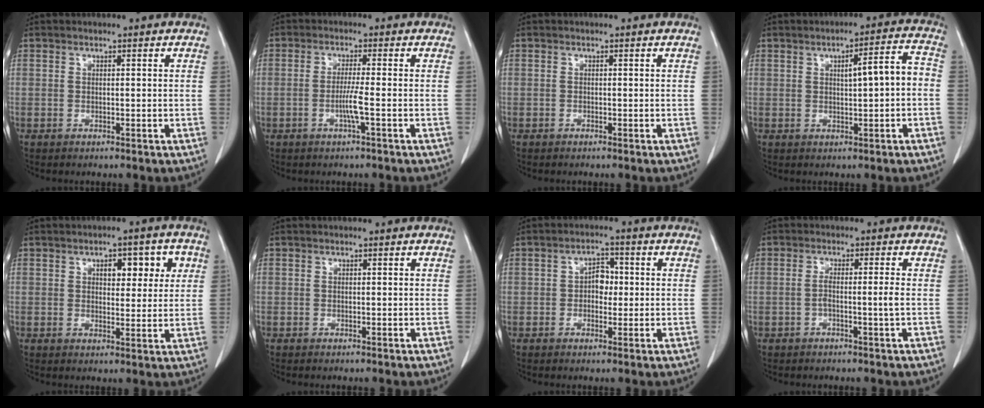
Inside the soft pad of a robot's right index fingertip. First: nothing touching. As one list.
[{"total": 3.0, "force": [-0.9, -0.6, 2.8], "torque": [-0.054, -0.003, -0.017]}, {"total": 0.0}, {"total": 5.9, "force": [0.0, 0.8, 5.9], "torque": [-0.085, 0.018, 0.002]}, {"total": 6.4, "force": [2.4, 2.9, 5.1], "torque": [-0.058, 0.011, 0.034]}, {"total": 0.0}, {"total": 3.4, "force": [0.0, 2.2, 2.5], "torque": [-0.036, 0.011, -0.002]}, {"total": 2.4, "force": [-0.6, -0.6, 2.3], "torque": [-0.038, 0.003, -0.009]}]